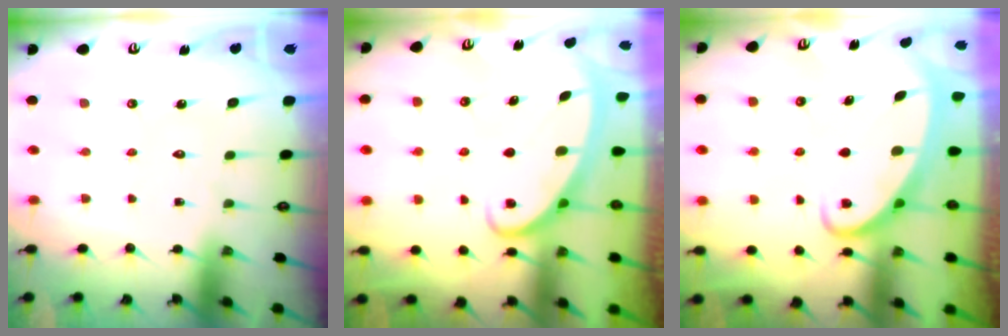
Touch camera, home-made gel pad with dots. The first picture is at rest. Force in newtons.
{"total": 2.6, "press": 2.6, "slide": 0.4}
{"total": 2.5, "press": 2.5, "slide": 0.4}